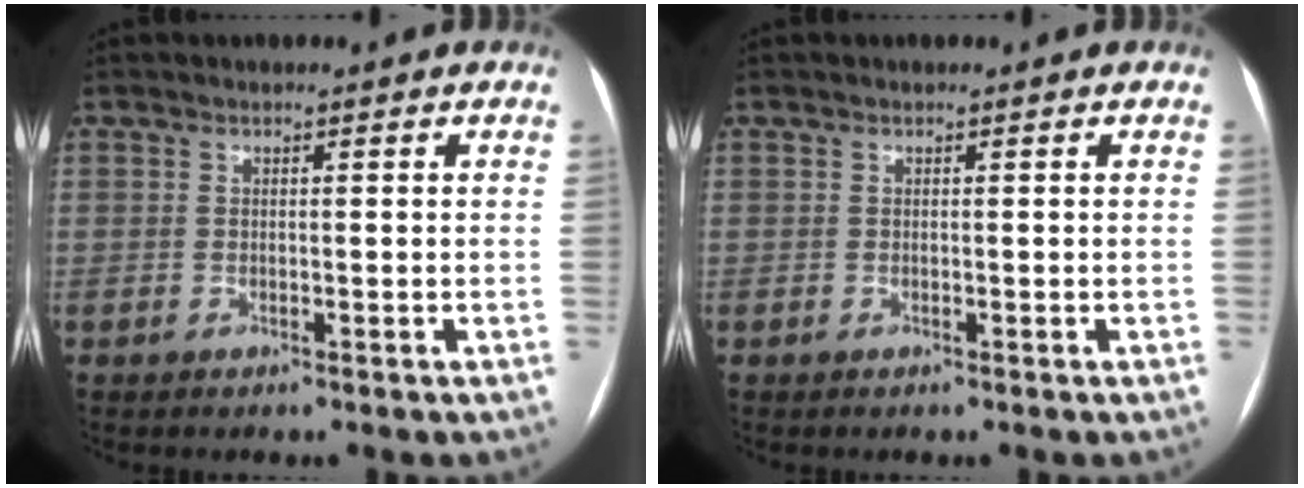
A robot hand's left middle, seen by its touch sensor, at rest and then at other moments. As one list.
[{"total": 0.0}]